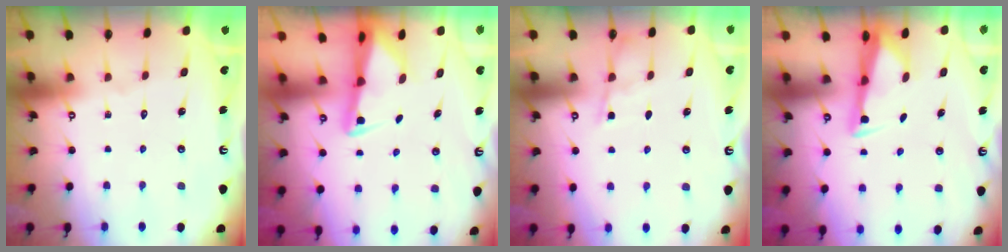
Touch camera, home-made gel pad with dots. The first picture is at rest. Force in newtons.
{"total": 2.2, "press": 2.2, "slide": 0.5}
{"total": 4.3, "press": 4.2, "slide": 0.7}
{"total": 3.3, "press": 3.2, "slide": 0.8}